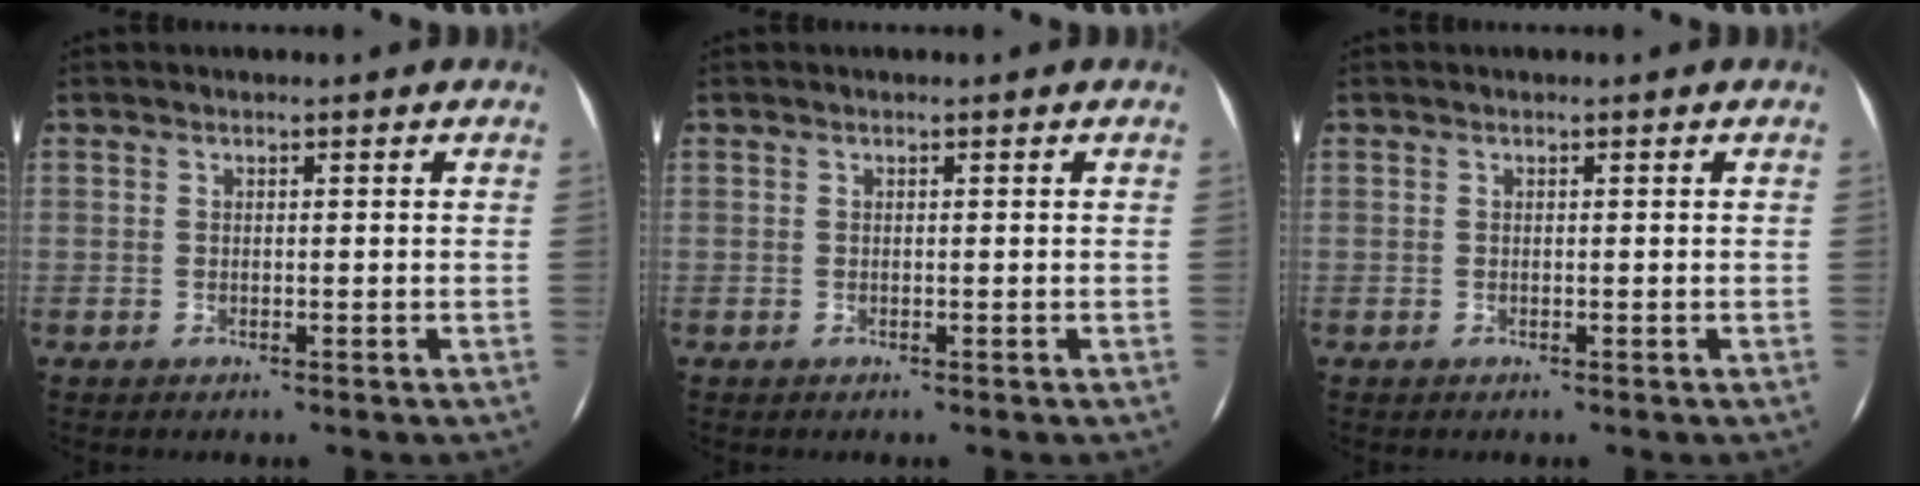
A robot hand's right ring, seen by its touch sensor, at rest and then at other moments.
{"total": 0.0}
{"total": 0.0}